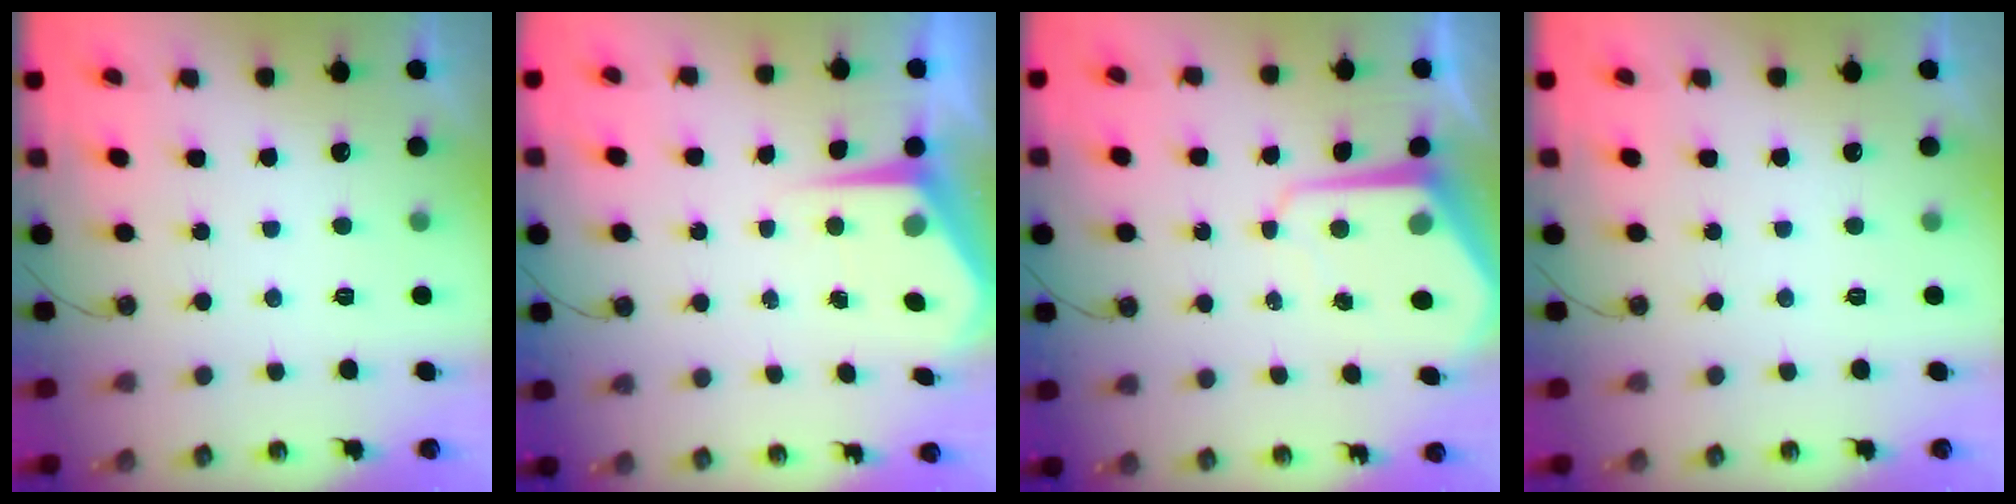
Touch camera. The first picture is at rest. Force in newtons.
{"total": 6.1, "press": 6.1, "slide": 0.2}
{"total": 7.9, "press": 7.9, "slide": 0.7}
{"total": 0.0}